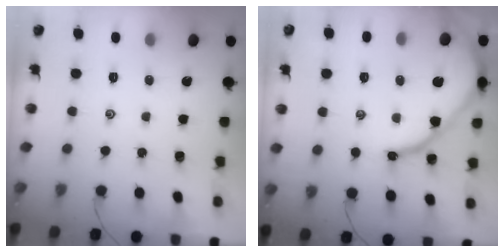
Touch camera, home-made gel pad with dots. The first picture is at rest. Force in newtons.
{"total": 12.0, "press": 11.9, "slide": 1.0}